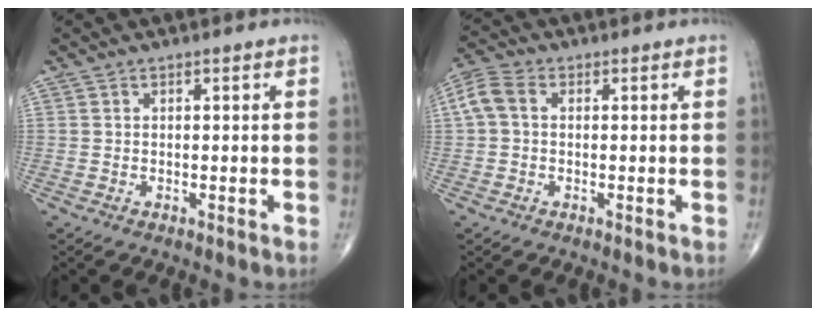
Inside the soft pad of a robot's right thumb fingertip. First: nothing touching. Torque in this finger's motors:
{"motor_torque": [-0.13, 0.18, 0.11, -0.05, 0.01]}